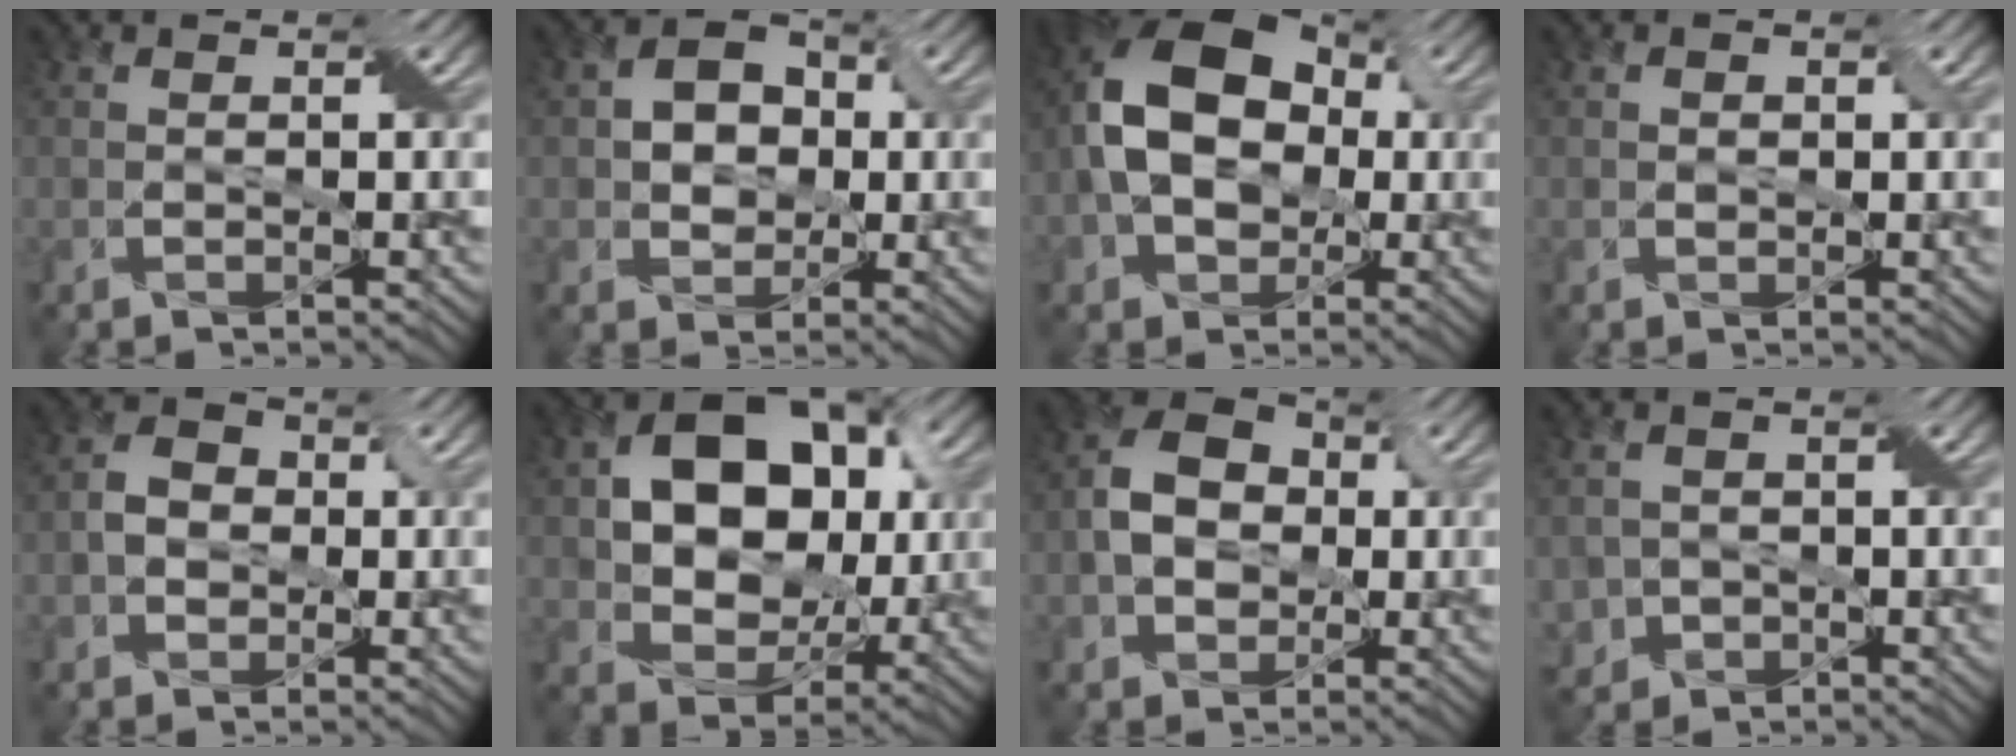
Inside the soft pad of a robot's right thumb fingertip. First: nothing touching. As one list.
[{"total": 5.9, "force": [0.5, 4.7, 3.4], "torque": [-0.066, 0.010, -0.008]}, {"total": 15.4, "force": [0.3, 10.9, 11.0], "torque": [-0.209, 0.008, -0.006]}, {"total": 1.0, "force": [0.1, 0.8, 0.6], "torque": [-0.013, -0.002, 0.001]}, {"total": 3.7, "force": [-0.5, 3.1, 1.9], "torque": [-0.040, 0.006, -0.013]}, {"total": 13.5, "force": [2.2, 9.7, 9.1], "torque": [-0.156, 0.007, 0.038]}, {"total": 7.1, "force": [-0.4, 5.7, 4.3], "torque": [-0.093, 0.008, -0.021]}, {"total": 3.3, "force": [-1.4, 3.0, 0.5], "torque": [-0.018, 0.002, -0.029]}]